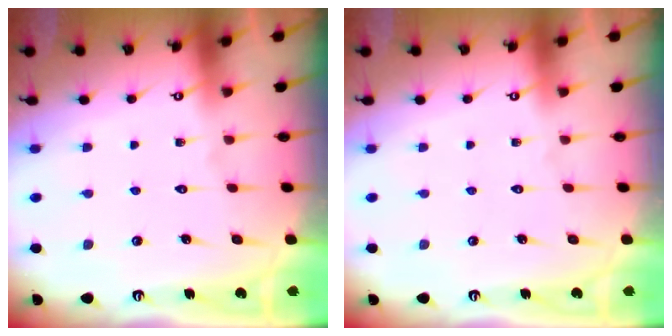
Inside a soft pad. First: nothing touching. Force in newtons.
{"total": 0.0}